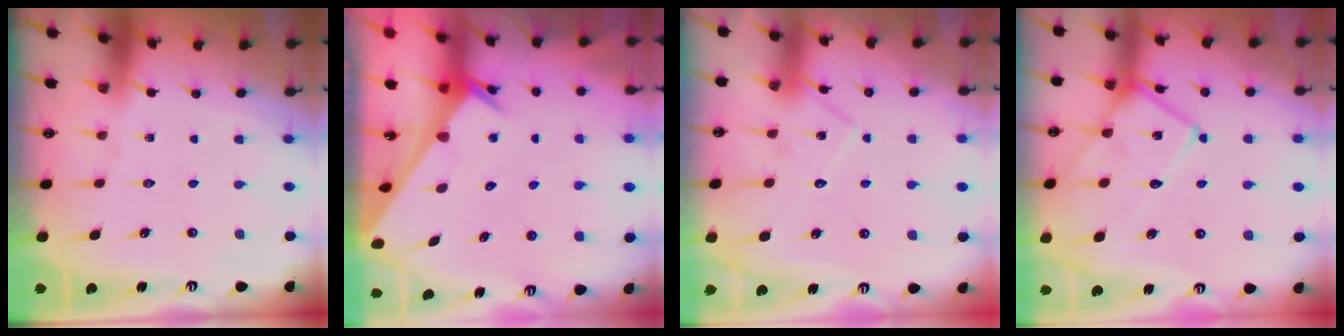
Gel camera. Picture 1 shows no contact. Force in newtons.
{"total": 3.5, "press": 3.5, "slide": 0.4}
{"total": 12.8, "press": 12.8, "slide": 0.8}
{"total": 14.7, "press": 14.6, "slide": 1.4}